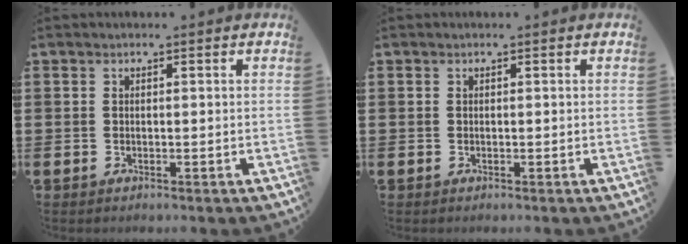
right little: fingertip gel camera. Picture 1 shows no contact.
{"total": 0.0}